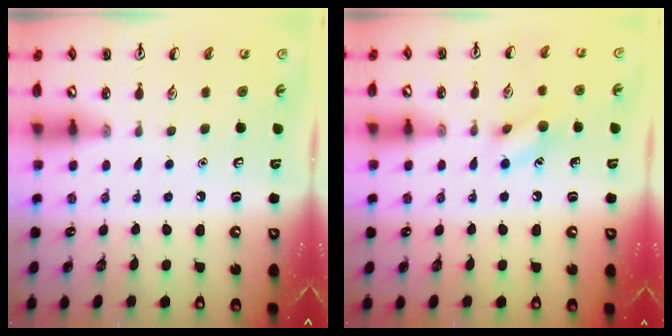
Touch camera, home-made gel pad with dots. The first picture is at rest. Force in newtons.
{"total": 8.3, "press": 8.3, "slide": 0.7}